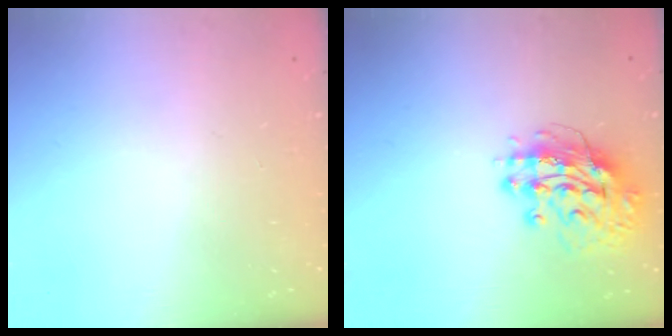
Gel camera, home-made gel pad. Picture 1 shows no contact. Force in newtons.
{"total": 13.5, "press": 13.4, "slide": 1.5}